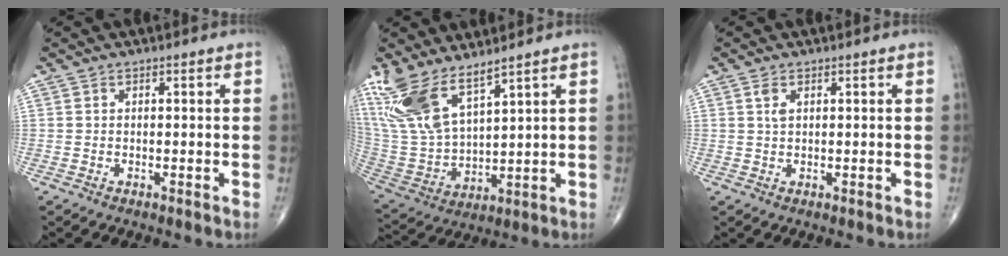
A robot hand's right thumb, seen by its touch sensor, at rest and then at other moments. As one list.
[{"total": 13.8, "force": [9.9, 4.5, 8.6], "torque": [-0.184, -0.045, 0.217]}, {"total": 1.7, "force": [0.7, 0.8, 1.3], "torque": [-0.029, 0.005, 0.017]}]